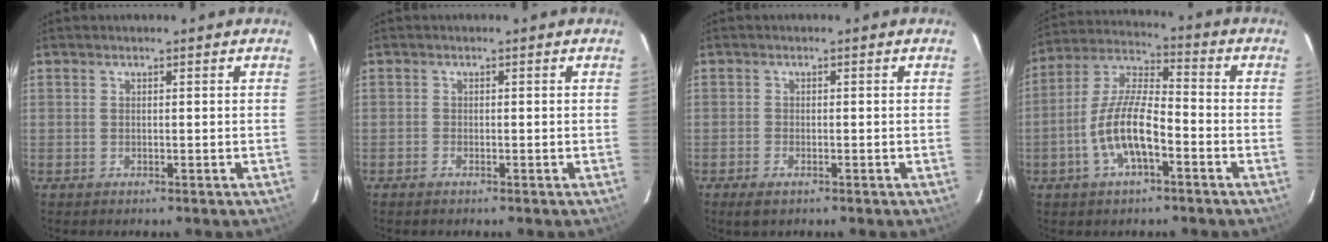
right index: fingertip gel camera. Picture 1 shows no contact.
{"total": 0.6, "force": [-0.5, 0.2, 0.0], "torque": [-0.002, 0.002, -0.012]}
{"total": 2.2, "force": [-1.5, 0.9, 1.2], "torque": [-0.030, -0.005, -0.030]}
{"total": 12.0, "force": [-4.6, 4.1, 10.4], "torque": [-0.218, 0.001, -0.087]}